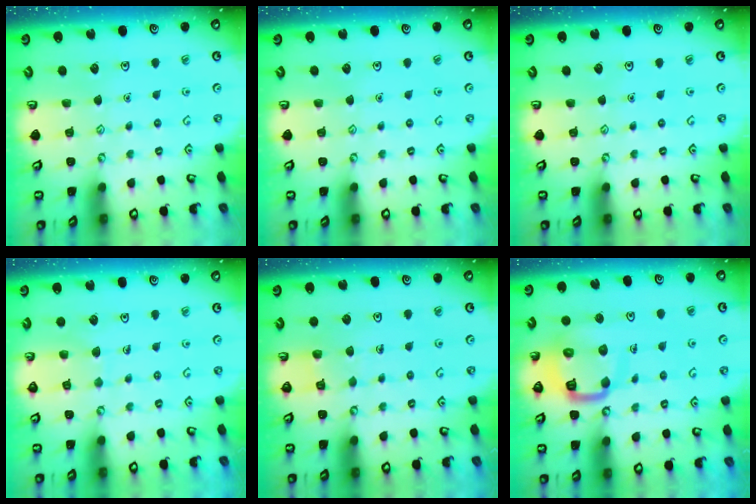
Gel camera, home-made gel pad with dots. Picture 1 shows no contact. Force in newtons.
{"total": 0.0}
{"total": 0.0}
{"total": 5.9, "press": 5.9, "slide": 0.5}
{"total": 3.8, "press": 3.8, "slide": 0.4}
{"total": 11.8, "press": 11.7, "slide": 1.4}